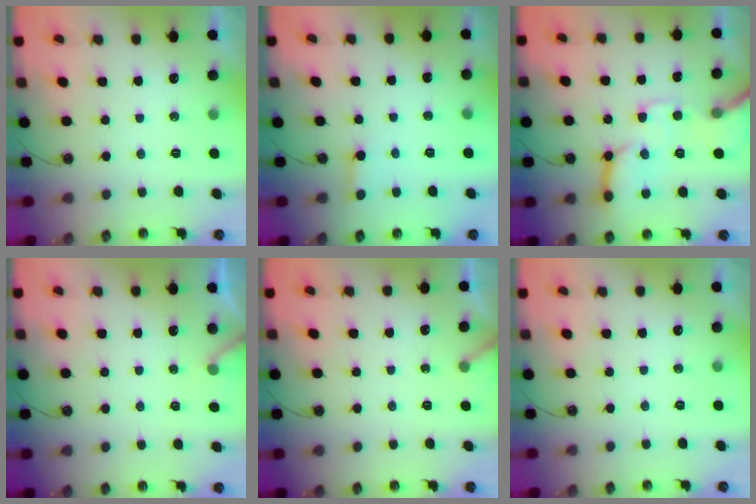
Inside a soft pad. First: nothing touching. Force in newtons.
{"total": 2.7, "press": 2.7, "slide": 0.2}
{"total": 16.6, "press": 16.5, "slide": 1.9}
{"total": 4.2, "press": 4.1, "slide": 0.2}
{"total": 2.3, "press": 2.3, "slide": 0.1}
{"total": 0.0}